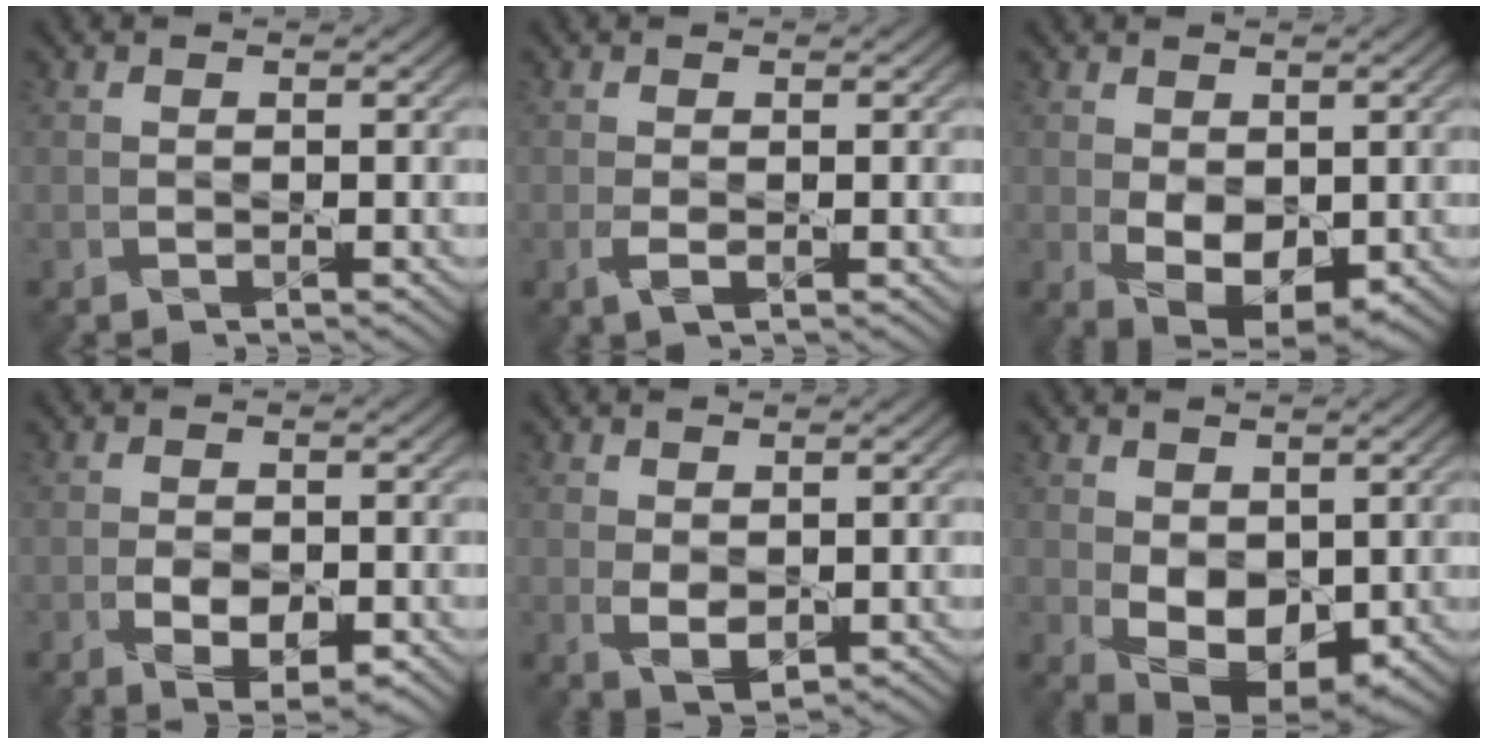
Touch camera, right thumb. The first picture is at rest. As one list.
[{"total": 1.9, "force": [-0.6, 0.8, 1.7], "torque": [-0.042, -0.004, -0.012]}, {"total": 5.6, "force": [0.0, 3.5, 4.4], "torque": [-0.088, -0.012, 0.005]}, {"total": 4.3, "force": [-1.8, 2.1, 3.3], "torque": [-0.060, -0.002, -0.031]}, {"total": 3.1, "force": [0.3, 1.9, 2.4], "torque": [-0.054, -0.008, 0.010]}, {"total": 6.7, "force": [0.4, 4.5, 5.0], "torque": [-0.100, -0.016, 0.014]}]